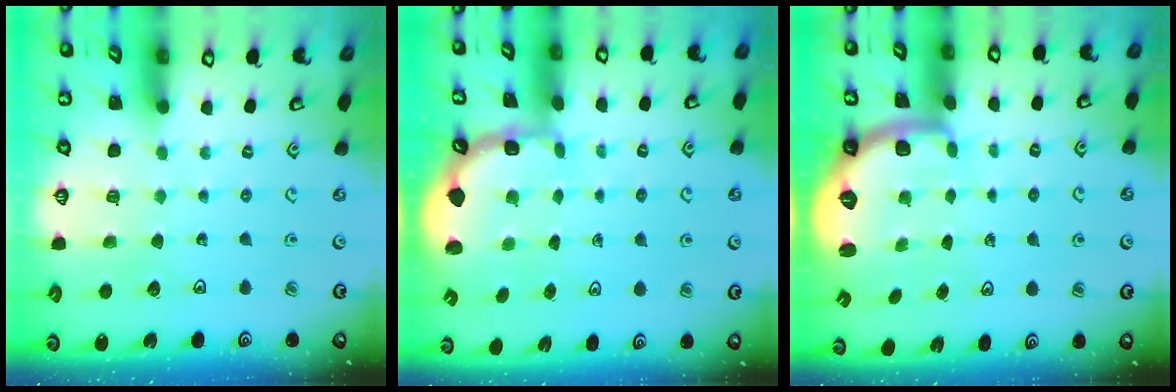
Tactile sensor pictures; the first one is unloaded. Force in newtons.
{"total": 1.8, "press": 1.6, "slide": 0.8}
{"total": 1.9, "press": 1.8, "slide": 0.5}